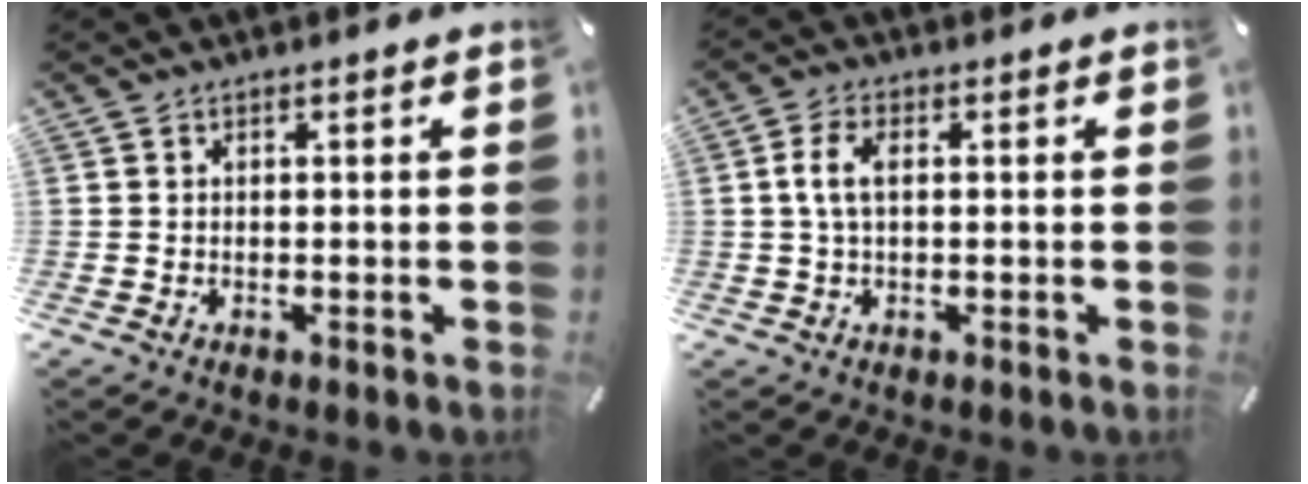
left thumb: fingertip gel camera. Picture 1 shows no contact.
{"total": 5.2, "force": [0.7, 2.7, 4.4], "torque": [-0.101, 0.004, 0.008]}